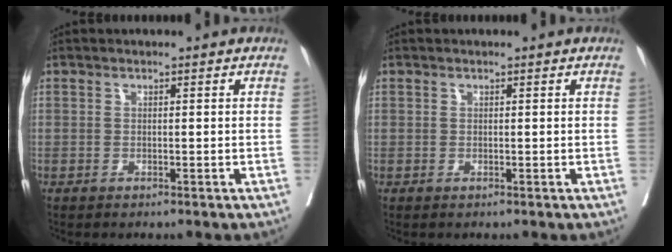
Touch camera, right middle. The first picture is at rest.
{"total": 0.0}